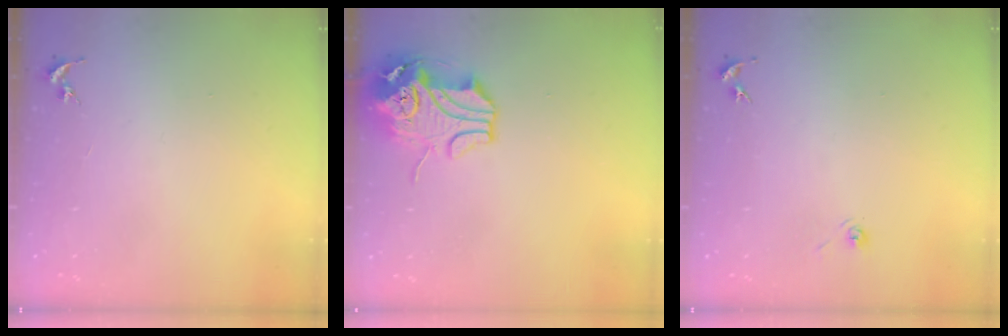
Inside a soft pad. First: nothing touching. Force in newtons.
{"total": 11.6, "press": 11.4, "slide": 2.0}
{"total": 3.2, "press": 2.6, "slide": 1.8}